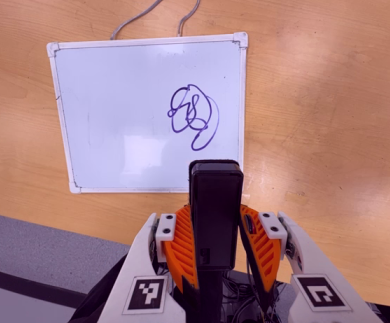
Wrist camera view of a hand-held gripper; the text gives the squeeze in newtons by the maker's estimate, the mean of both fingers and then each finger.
{"total": 3.5, "left": 2.0, "right": 5.1}